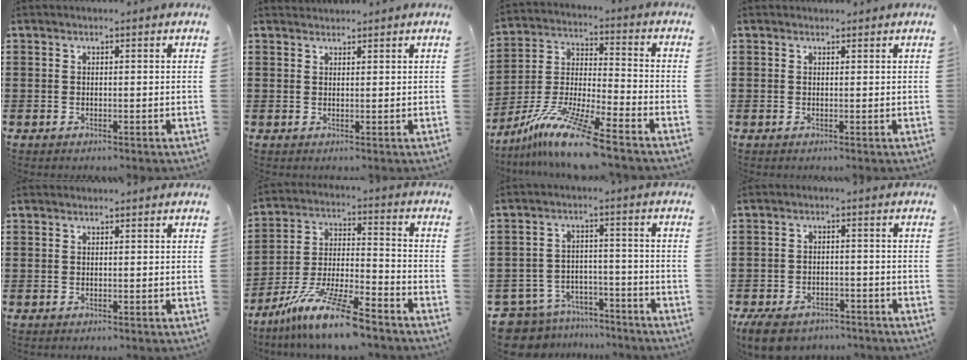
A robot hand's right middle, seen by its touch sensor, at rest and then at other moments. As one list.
[{"total": 1.3, "force": [1.3, 0.2, -0.2], "torque": [0.000, -0.001, 0.026]}, {"total": 11.1, "force": [-9.1, -0.4, 6.4], "torque": [-0.137, -0.006, -0.185]}, {"total": 0.7, "force": [0.5, 0.3, -0.2], "torque": [0.010, -0.002, 0.009]}, {"total": 0.0}, {"total": 11.7, "force": [-9.3, 0.8, 7.0], "torque": [-0.143, 0.008, -0.182]}, {"total": 7.0, "force": [-6.7, 1.8, 0.9], "torque": [-0.046, 0.013, -0.142]}, {"total": 4.3, "force": [-4.0, 1.3, 1.1], "torque": [-0.033, 0.001, -0.081]}]